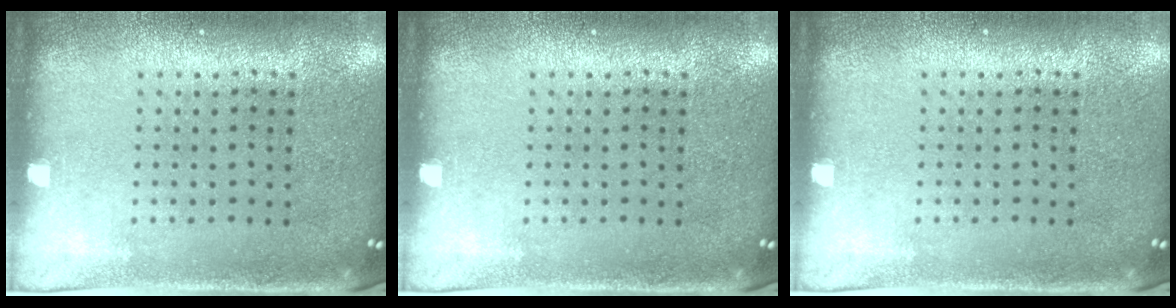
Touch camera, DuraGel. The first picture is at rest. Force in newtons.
{"total": 0.0}
{"total": 0.0}